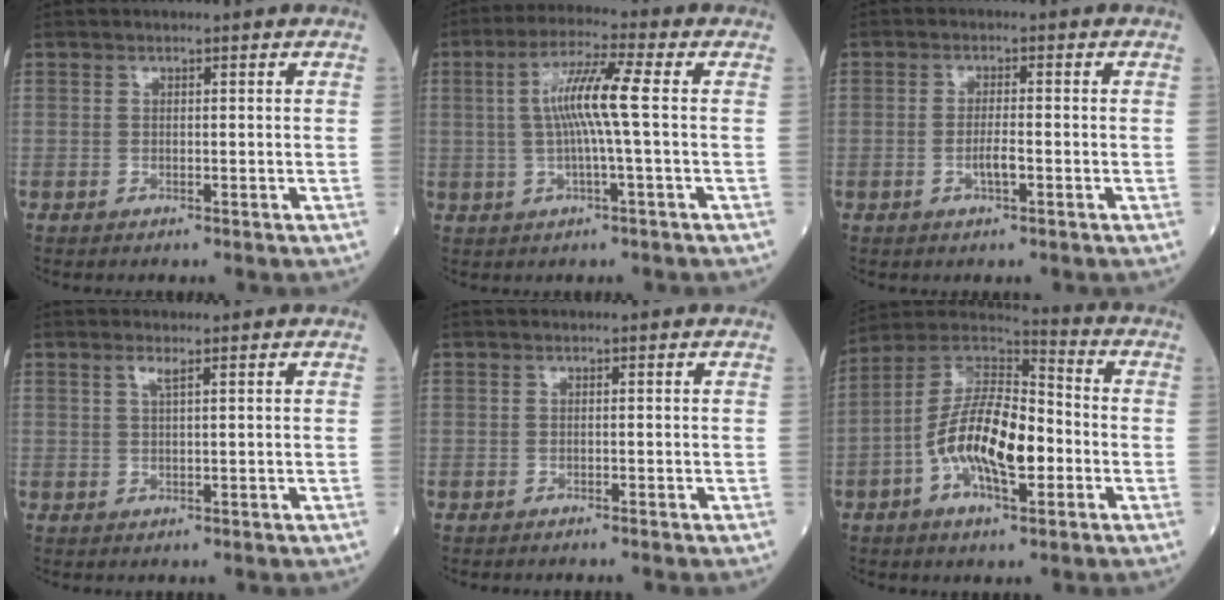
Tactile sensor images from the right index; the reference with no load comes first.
{"total": 8.0, "force": [0.5, -0.5, 7.9], "torque": [-0.156, 0.009, 0.006]}
{"total": 2.4, "force": [-0.9, 0.3, 2.3], "torque": [-0.048, -0.001, -0.016]}
{"total": 1.3, "force": [0.7, -0.1, 1.1], "torque": [-0.032, 0.001, 0.014]}
{"total": 1.6, "force": [-1.4, -0.1, 0.7], "torque": [-0.012, 0.000, -0.018]}
{"total": 14.3, "force": [-3.5, 4.9, 12.9], "torque": [-0.259, 0.018, -0.069]}